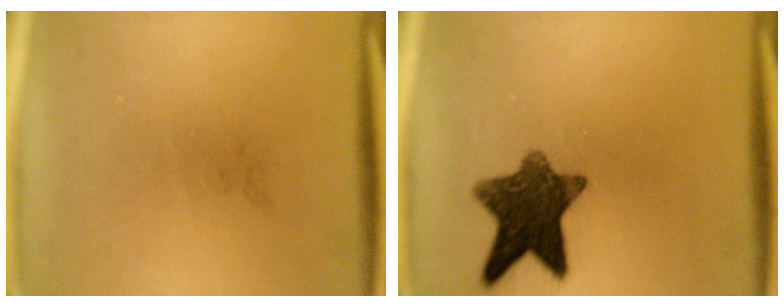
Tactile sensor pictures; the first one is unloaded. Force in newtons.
{"total": 10.8}